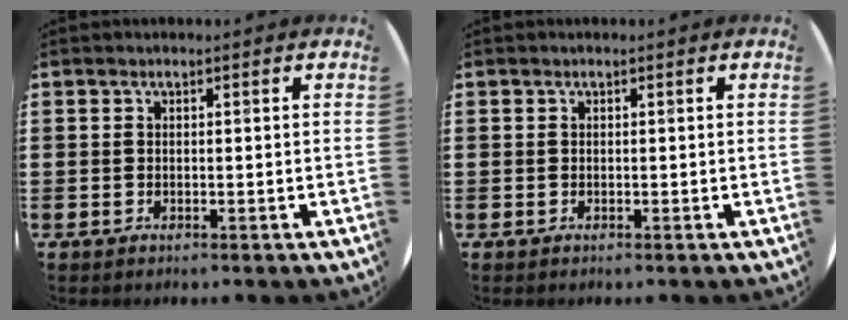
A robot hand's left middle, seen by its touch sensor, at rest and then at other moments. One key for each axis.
{"total": 0.0}